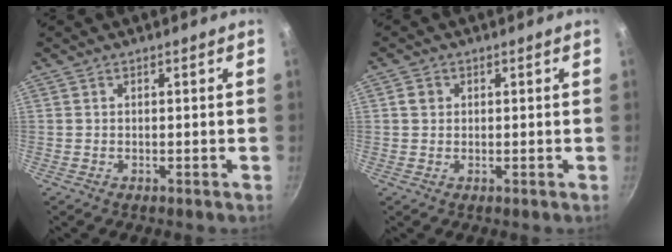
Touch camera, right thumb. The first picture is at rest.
{"total": 1.9, "force": [0.4, 1.7, 0.7], "torque": [-0.006, 0.007, 0.005]}